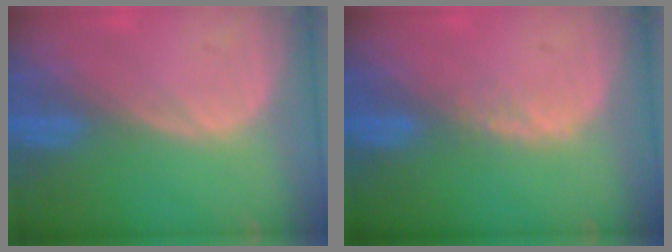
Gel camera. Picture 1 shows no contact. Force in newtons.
{"total": 1.0, "press": 1.0, "slide": 0.2}